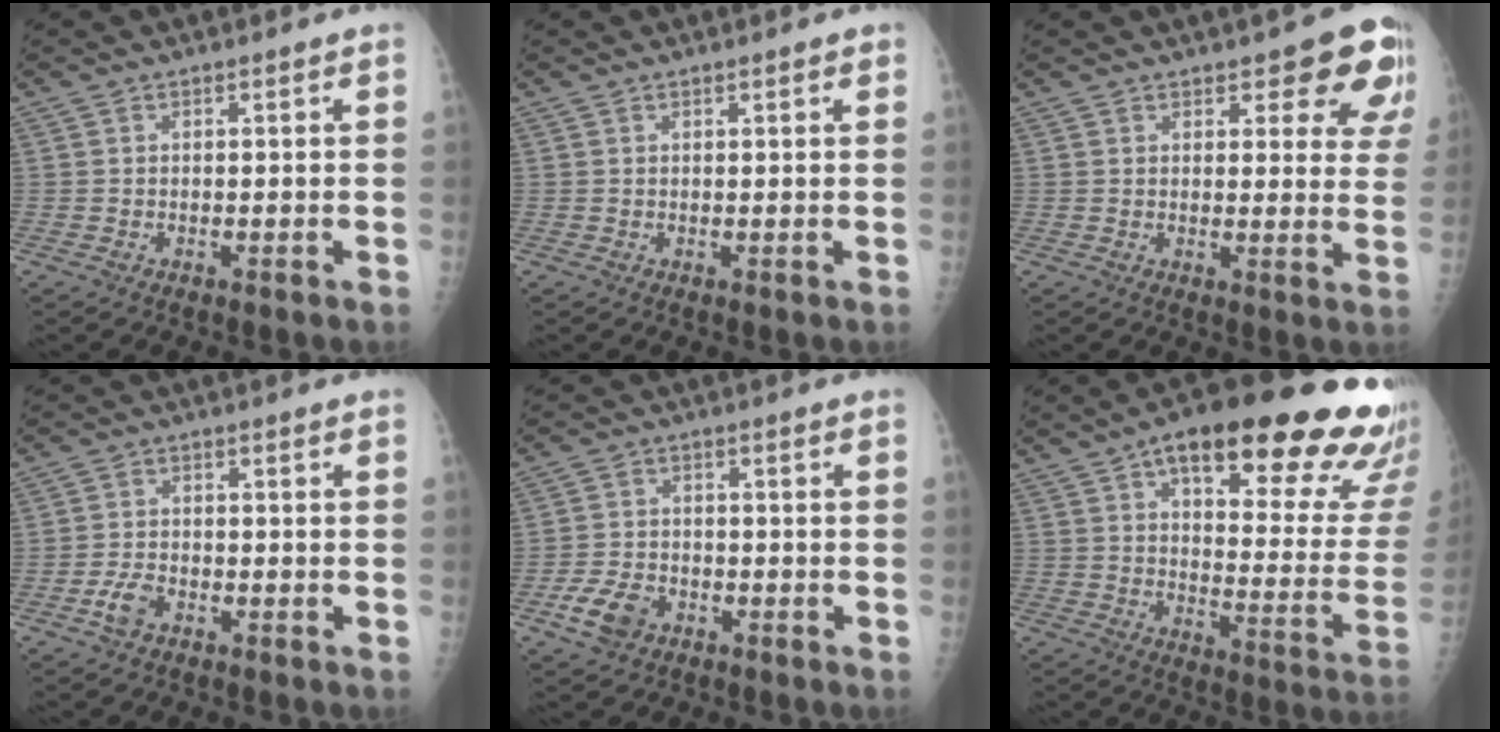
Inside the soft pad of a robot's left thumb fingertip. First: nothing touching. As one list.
[{"total": 1.2, "force": [0.8, 0.3, 0.8], "torque": [-0.012, -0.001, 0.009]}, {"total": 10.6, "force": [6.9, 4.1, 6.9], "torque": [-0.035, -0.033, 0.071]}, {"total": 3.5, "force": [-2.0, 1.9, 2.2], "torque": [-0.047, 0.011, -0.038]}, {"total": 5.9, "force": [-3.1, 4.0, 3.2], "torque": [-0.059, 0.014, -0.054]}, {"total": 29.3, "force": [17.7, 9.7, 21.3], "torque": [-0.236, -0.048, 0.229]}]